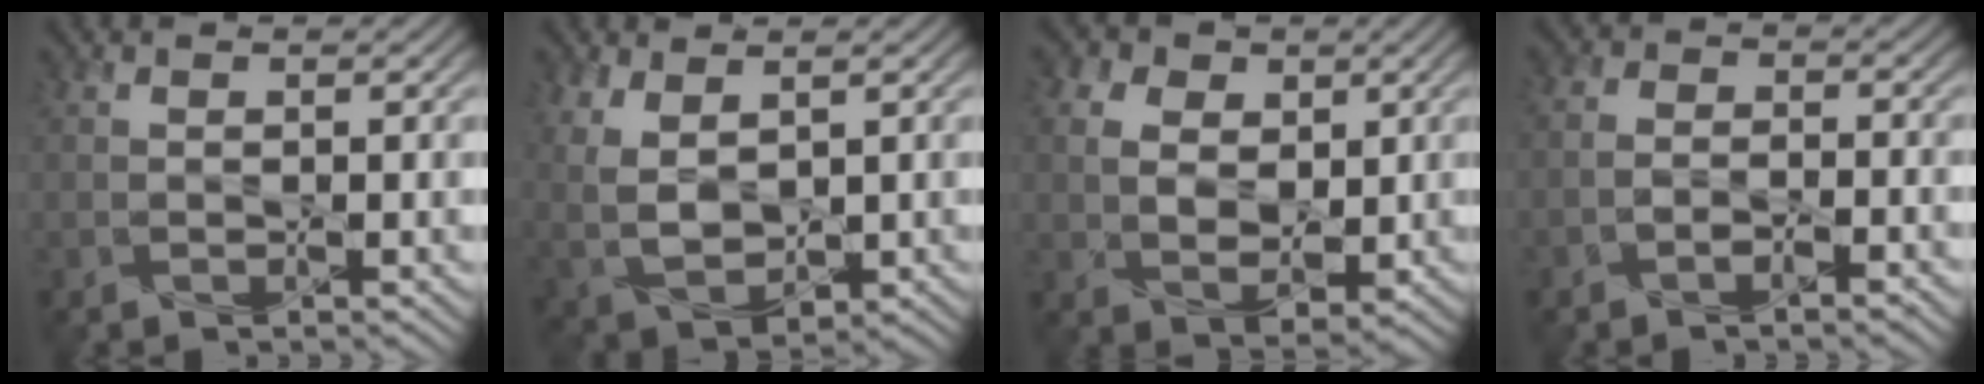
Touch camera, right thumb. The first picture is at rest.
{"total": 6.3, "force": [2.1, 3.6, 4.7], "torque": [-0.124, -0.009, 0.047]}
{"total": 8.2, "force": [2.8, 6.2, 4.5], "torque": [-0.113, 0.017, 0.046]}
{"total": 2.9, "force": [-1.9, 1.3, 1.8], "torque": [-0.026, 0.005, -0.045]}